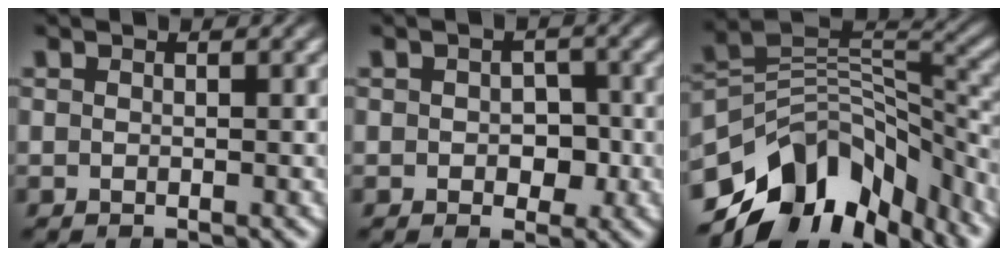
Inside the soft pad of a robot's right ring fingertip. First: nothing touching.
{"total": 2.6, "force": [-0.6, 2.2, 1.4], "torque": [-0.007, -0.006, -0.006]}
{"total": 15.0, "force": [-5.7, 9.4, 10.1], "torque": [-0.171, -0.037, -0.074]}